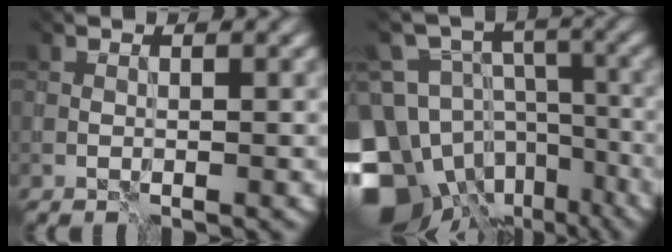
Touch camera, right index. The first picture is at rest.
{"total": 14.8, "force": [-6.6, 11.7, 6.0], "torque": [-0.158, -0.020, -0.087]}